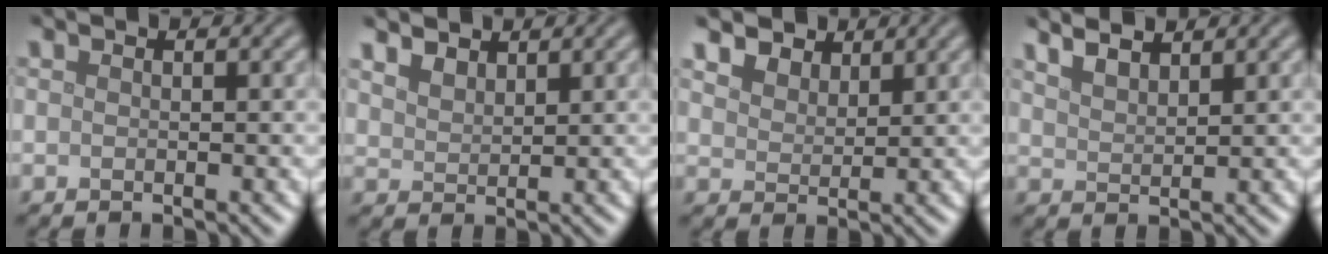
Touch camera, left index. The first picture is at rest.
{"total": 2.5, "force": [2.1, 1.1, 0.7], "torque": [-0.023, -0.001, 0.046]}
{"total": 4.1, "force": [3.3, 2.0, 1.1], "torque": [-0.044, 0.000, 0.059]}
{"total": 3.9, "force": [3.3, 1.2, 1.6], "torque": [-0.023, 0.022, 0.035]}